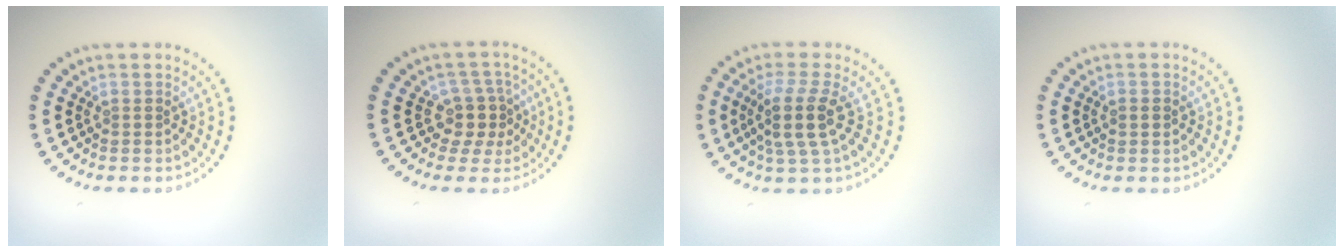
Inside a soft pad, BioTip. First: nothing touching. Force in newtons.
{"total": 2.9, "press": 2.2, "slide": 1.8}
{"total": 3.7, "press": 2.9, "slide": 2.3}
{"total": 1.0, "press": 1.0, "slide": 0.0}